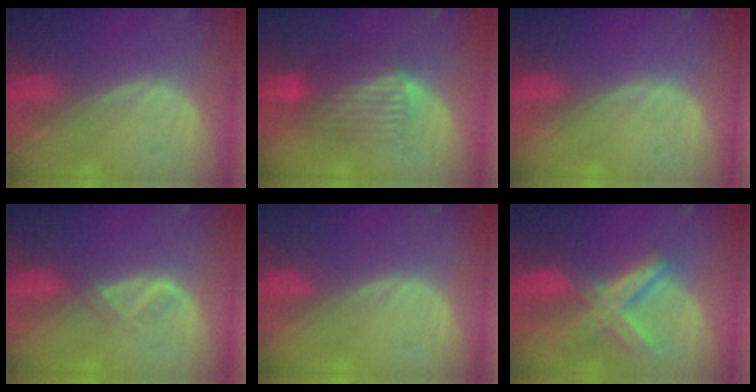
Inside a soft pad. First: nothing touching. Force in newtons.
{"total": 6.5, "press": 6.4, "slide": 1.0}
{"total": 0.0}
{"total": 1.9, "press": 1.8, "slide": 0.7}
{"total": 0.5, "press": 0.1, "slide": 0.5}
{"total": 8.2, "press": 7.0, "slide": 4.2}